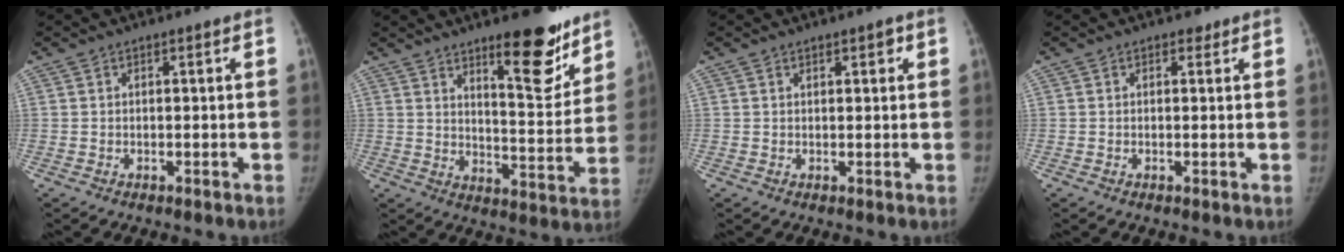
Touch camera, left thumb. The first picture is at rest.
{"total": 14.7, "force": [10.0, 4.4, 9.9], "torque": [-0.096, -0.078, 0.151]}
{"total": 1.5, "force": [0.9, 0.7, 1.1], "torque": [-0.008, -0.002, 0.011]}
{"total": 0.9, "force": [0.6, 0.7, 0.2], "torque": [0.005, -0.003, 0.005]}